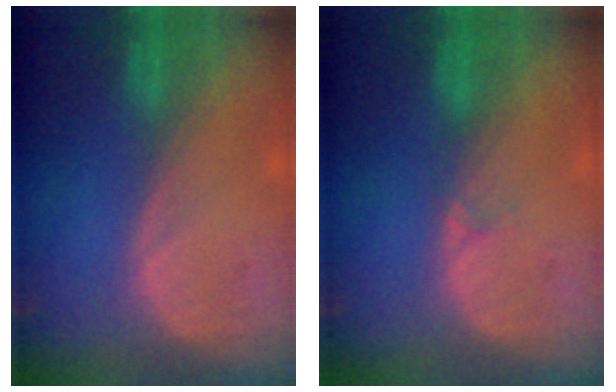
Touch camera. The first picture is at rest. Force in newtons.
{"total": 0.9, "press": 0.8, "slide": 0.2}